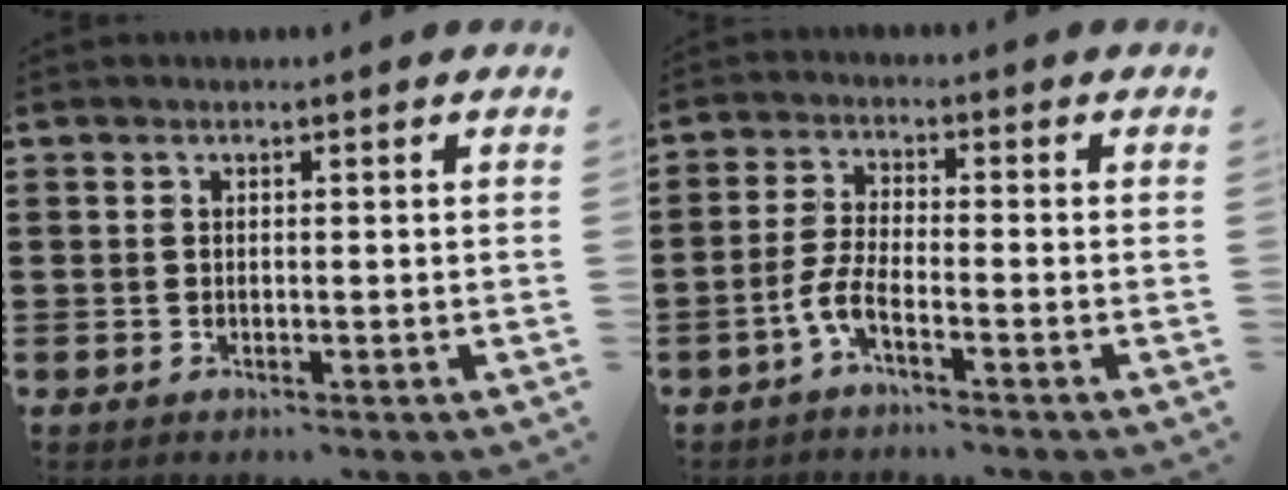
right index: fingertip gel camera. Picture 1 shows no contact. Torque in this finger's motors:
{"motor_torque": [0.84, 0.93, 0.00, 0.00]}